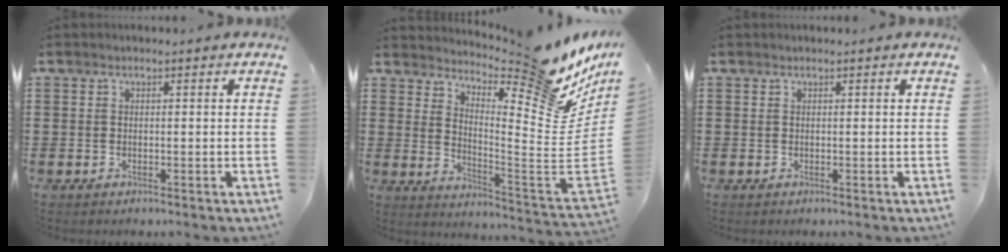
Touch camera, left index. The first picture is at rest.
{"total": 13.0, "force": [10.5, 1.8, 7.4], "torque": [-0.106, -0.108, 0.168]}
{"total": 0.0}